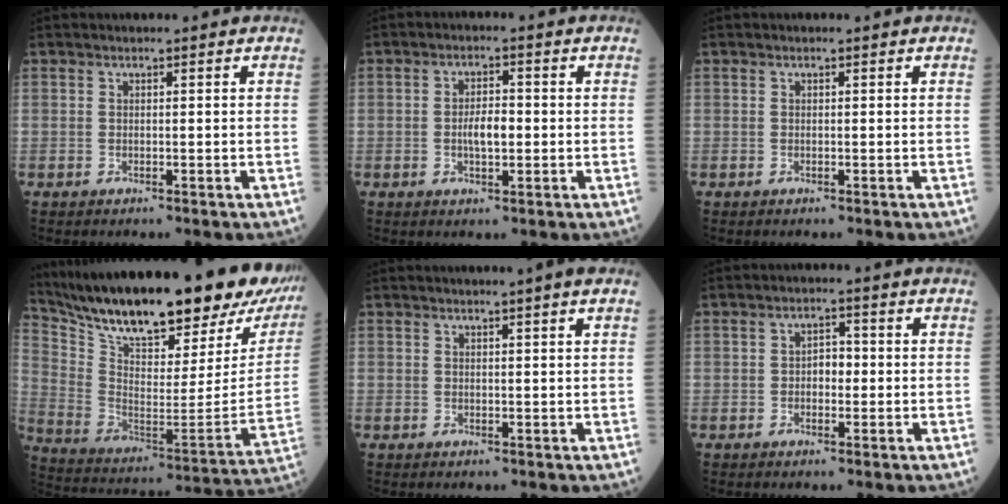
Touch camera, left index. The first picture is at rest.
{"total": 3.9, "force": [-0.9, 1.6, 3.4], "torque": [-0.063, 0.000, -0.021]}
{"total": 0.0}
{"total": 32.2, "force": [26.2, 7.3, 17.3], "torque": [-0.308, -0.050, 0.373]}
{"total": 1.5, "force": [1.1, -0.4, 1.0], "torque": [-0.012, 0.003, 0.013]}
{"total": 2.7, "force": [-0.7, 1.7, 1.9], "torque": [-0.024, 0.008, -0.018]}